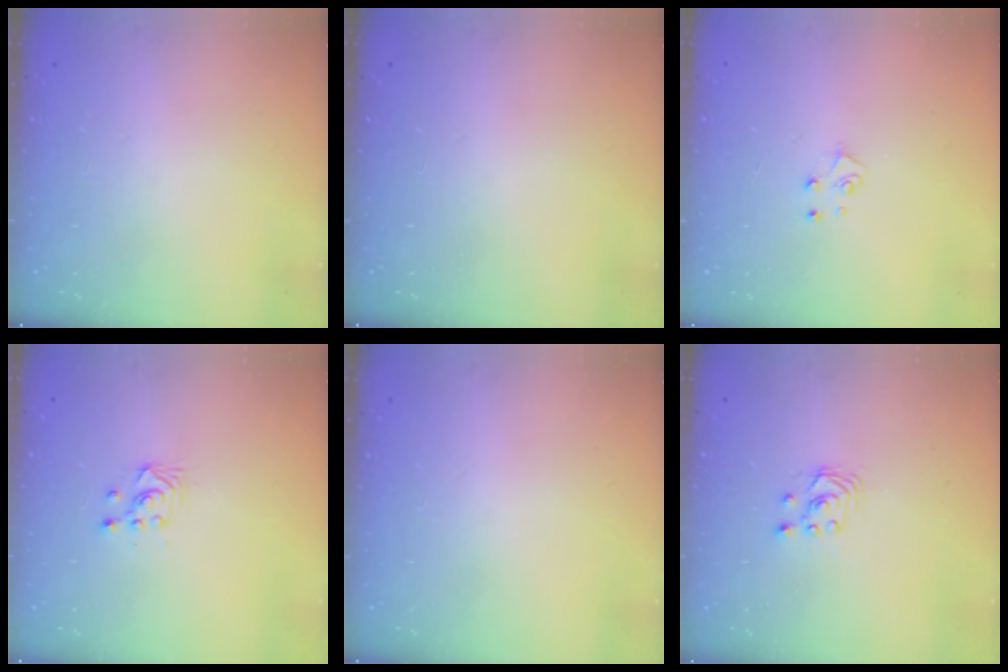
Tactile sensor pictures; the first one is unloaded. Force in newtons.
{"total": 0.0}
{"total": 4.5, "press": 4.4, "slide": 1.0}
{"total": 3.3, "press": 3.2, "slide": 0.3}
{"total": 0.0}
{"total": 2.6, "press": 2.6, "slide": 0.3}